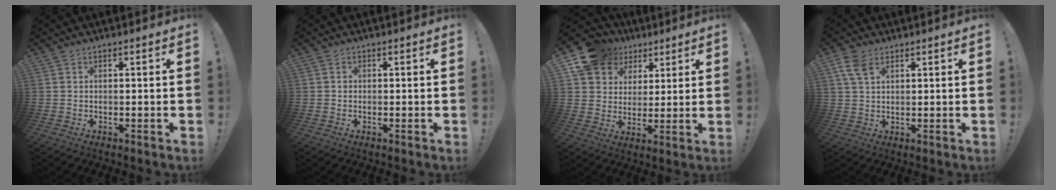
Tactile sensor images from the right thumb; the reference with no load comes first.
{"total": 0.7, "force": [-0.3, 0.6, 0.1], "torque": [-0.009, 0.005, -0.004]}
{"total": 12.8, "force": [7.3, 9.8, 3.9], "torque": [-0.072, -0.044, 0.145]}
{"total": 5.9, "force": [3.1, 3.2, 3.8], "torque": [-0.078, -0.003, 0.062]}